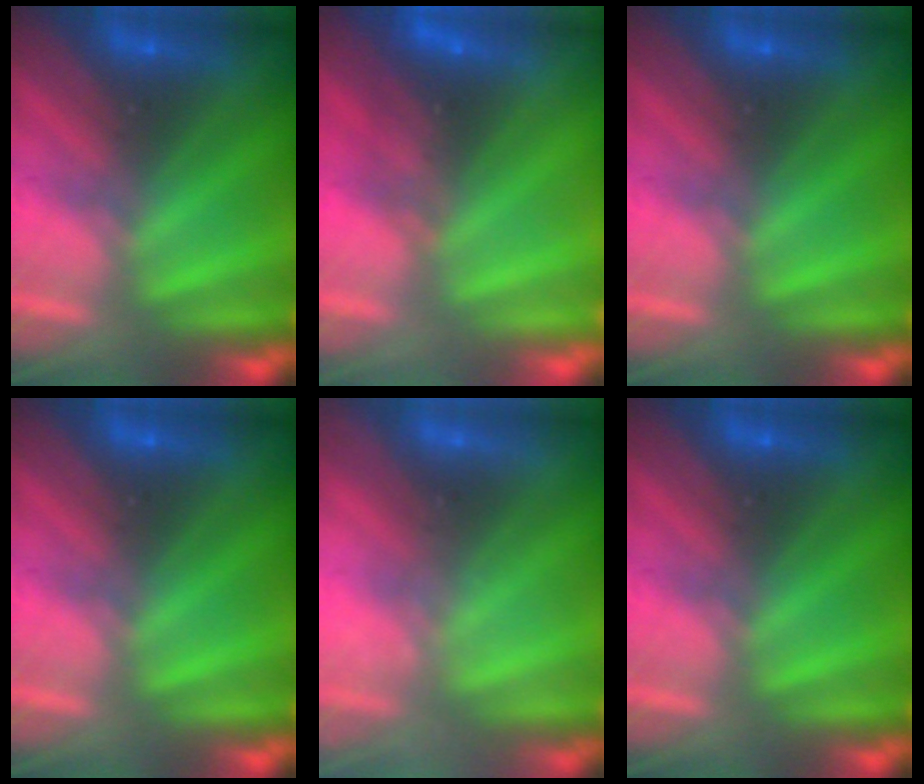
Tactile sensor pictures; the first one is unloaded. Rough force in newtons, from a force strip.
{"total": 2.3}
{"total": 0.0}
{"total": 0.0}
{"total": 2.1}
{"total": 0.0}